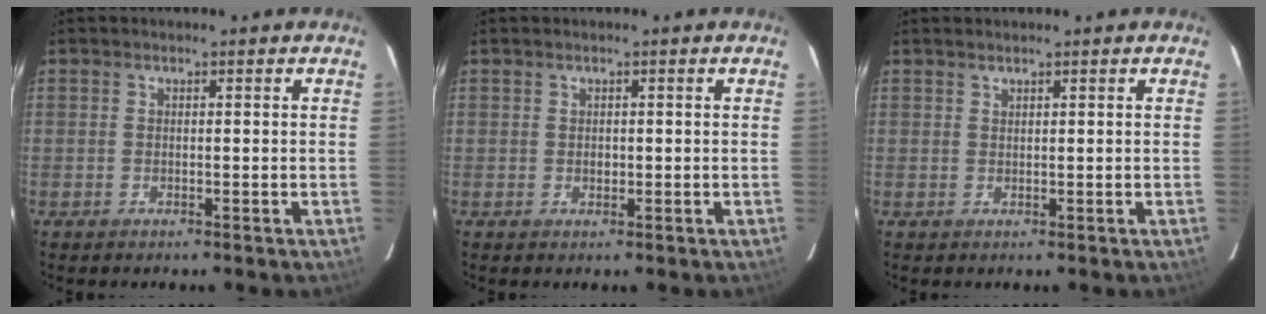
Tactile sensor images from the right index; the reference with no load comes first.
{"total": 0.7, "force": [0.2, 0.6, 0.3], "torque": [-0.004, 0.003, 0.005]}
{"total": 0.7, "force": [0.7, 0.0, 0.1], "torque": [-0.002, 0.001, 0.014]}